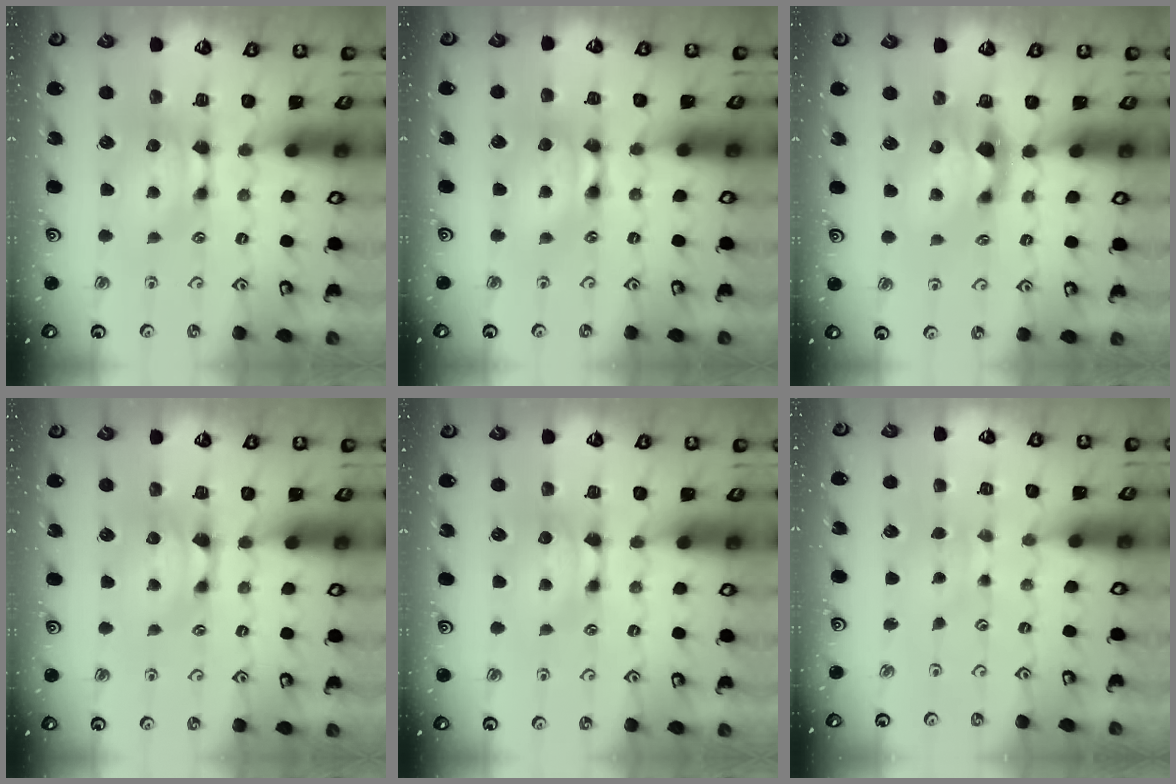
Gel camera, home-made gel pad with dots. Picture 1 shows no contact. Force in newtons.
{"total": 2.2, "press": 2.2, "slide": 0.1}
{"total": 2.1, "press": 1.7, "slide": 1.2}
{"total": 0.9, "press": 0.2, "slide": 0.9}
{"total": 0.0}
{"total": 2.0, "press": 2.0, "slide": 0.1}